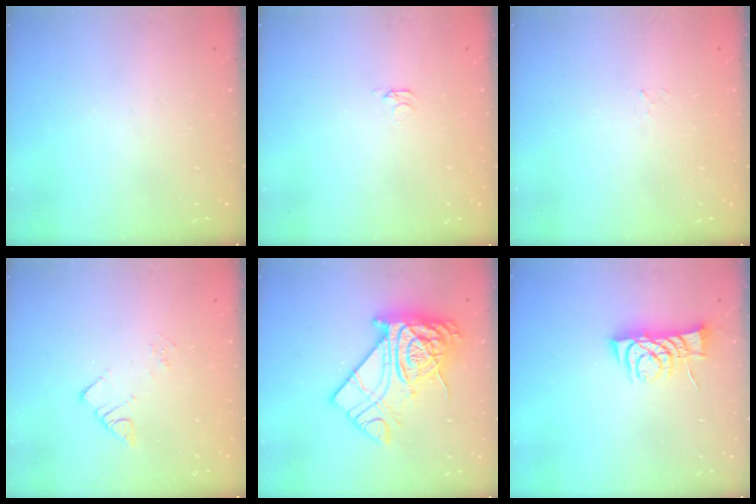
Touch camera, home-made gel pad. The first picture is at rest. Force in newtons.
{"total": 1.6, "press": 1.6, "slide": 0.4}
{"total": 1.5, "press": 1.5, "slide": 0.2}
{"total": 3.3, "press": 3.3, "slide": 0.2}
{"total": 22.9, "press": 22.8, "slide": 2.0}
{"total": 7.8, "press": 7.7, "slide": 0.6}